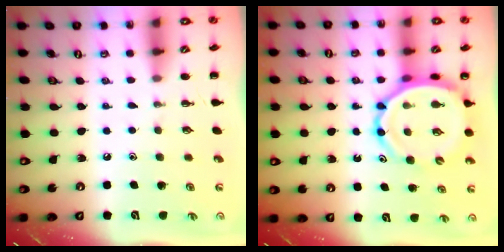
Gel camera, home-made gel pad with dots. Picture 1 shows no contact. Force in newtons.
{"total": 10.7, "press": 10.1, "slide": 3.4}